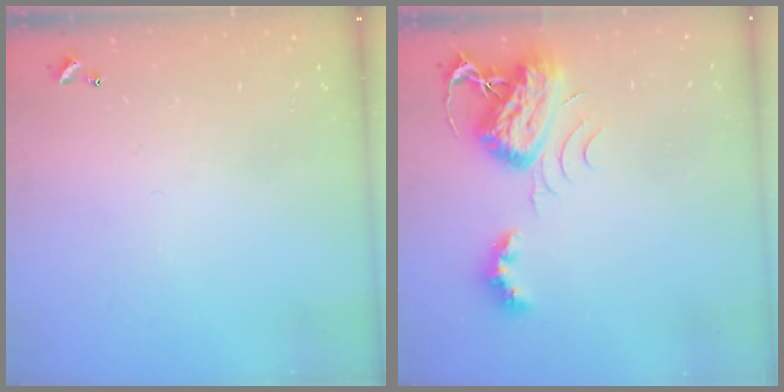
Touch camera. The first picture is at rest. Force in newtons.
{"total": 7.6, "press": 7.5, "slide": 1.2}